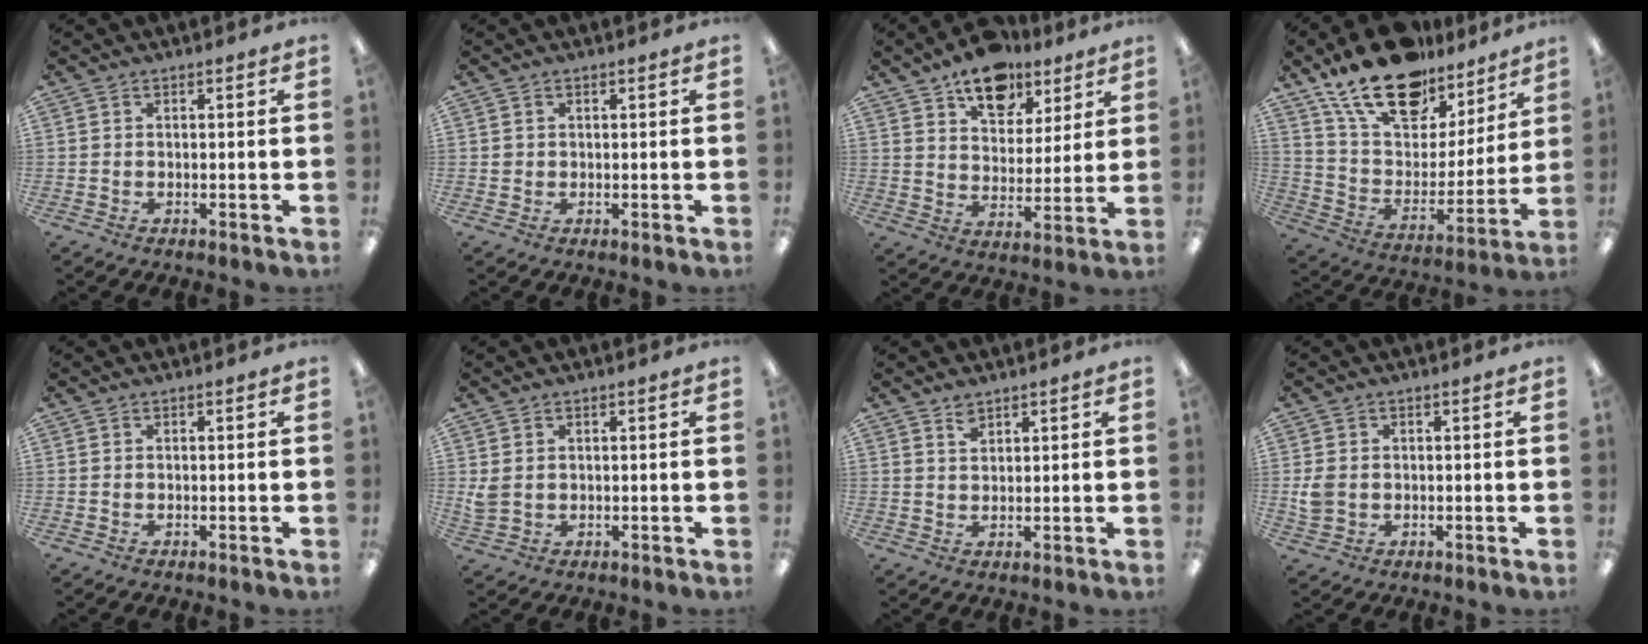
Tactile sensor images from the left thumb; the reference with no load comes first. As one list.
[{"total": 0.9, "force": [0.2, 0.9, 0.1], "torque": [-0.004, 0.004, 0.004]}, {"total": 13.6, "force": [9.8, 7.6, 5.5], "torque": [-0.071, -0.057, 0.175]}, {"total": 21.2, "force": [15.5, 10.3, 10.1], "torque": [-0.182, -0.096, 0.280]}, {"total": 0.0}, {"total": 2.8, "force": [0.9, 2.1, 1.6], "torque": [-0.025, 0.000, 0.016]}, {"total": 2.0, "force": [1.8, 0.9, 0.4], "torque": [-0.001, -0.007, 0.033]}, {"total": 3.8, "force": [0.1, 3.2, 2.0], "torque": [-0.028, 0.005, 0.004]}]